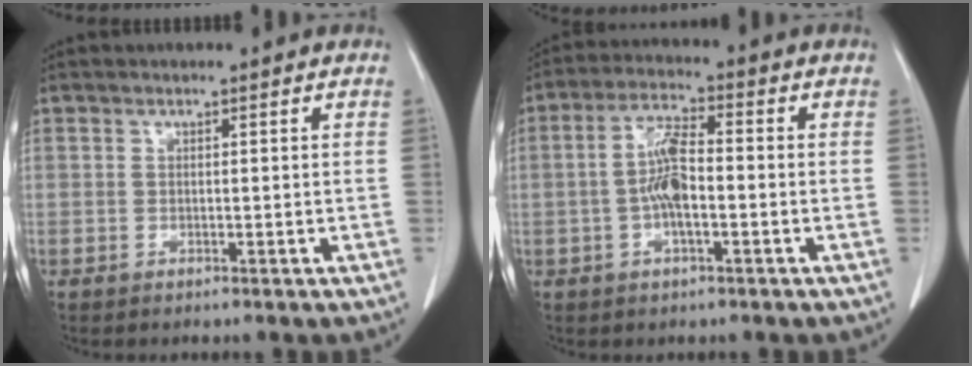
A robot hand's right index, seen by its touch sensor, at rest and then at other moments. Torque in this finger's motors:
{"motor_torque": [1.20, -0.21, 0.32, 0.14]}